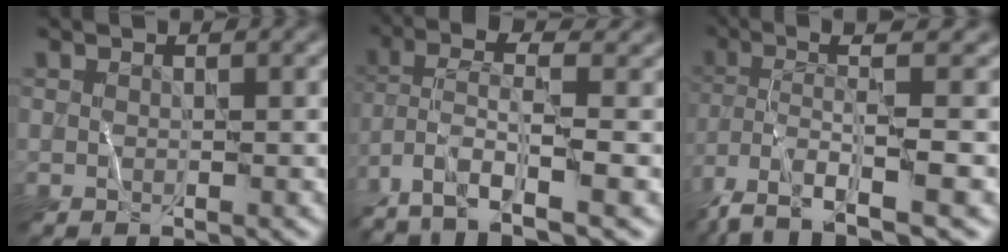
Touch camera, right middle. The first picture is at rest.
{"total": 8.4, "force": [-4.2, 2.3, 7.0], "torque": [-0.139, 0.005, -0.084]}
{"total": 7.5, "force": [-3.5, 1.3, 6.5], "torque": [-0.123, 0.003, -0.069]}